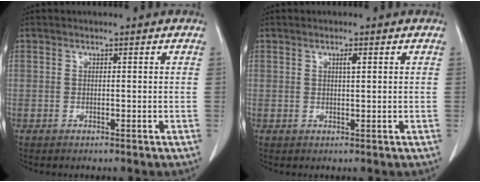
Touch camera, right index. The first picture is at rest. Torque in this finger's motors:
{"motor_torque": [0.08, -0.06, 0.01, 0.01]}